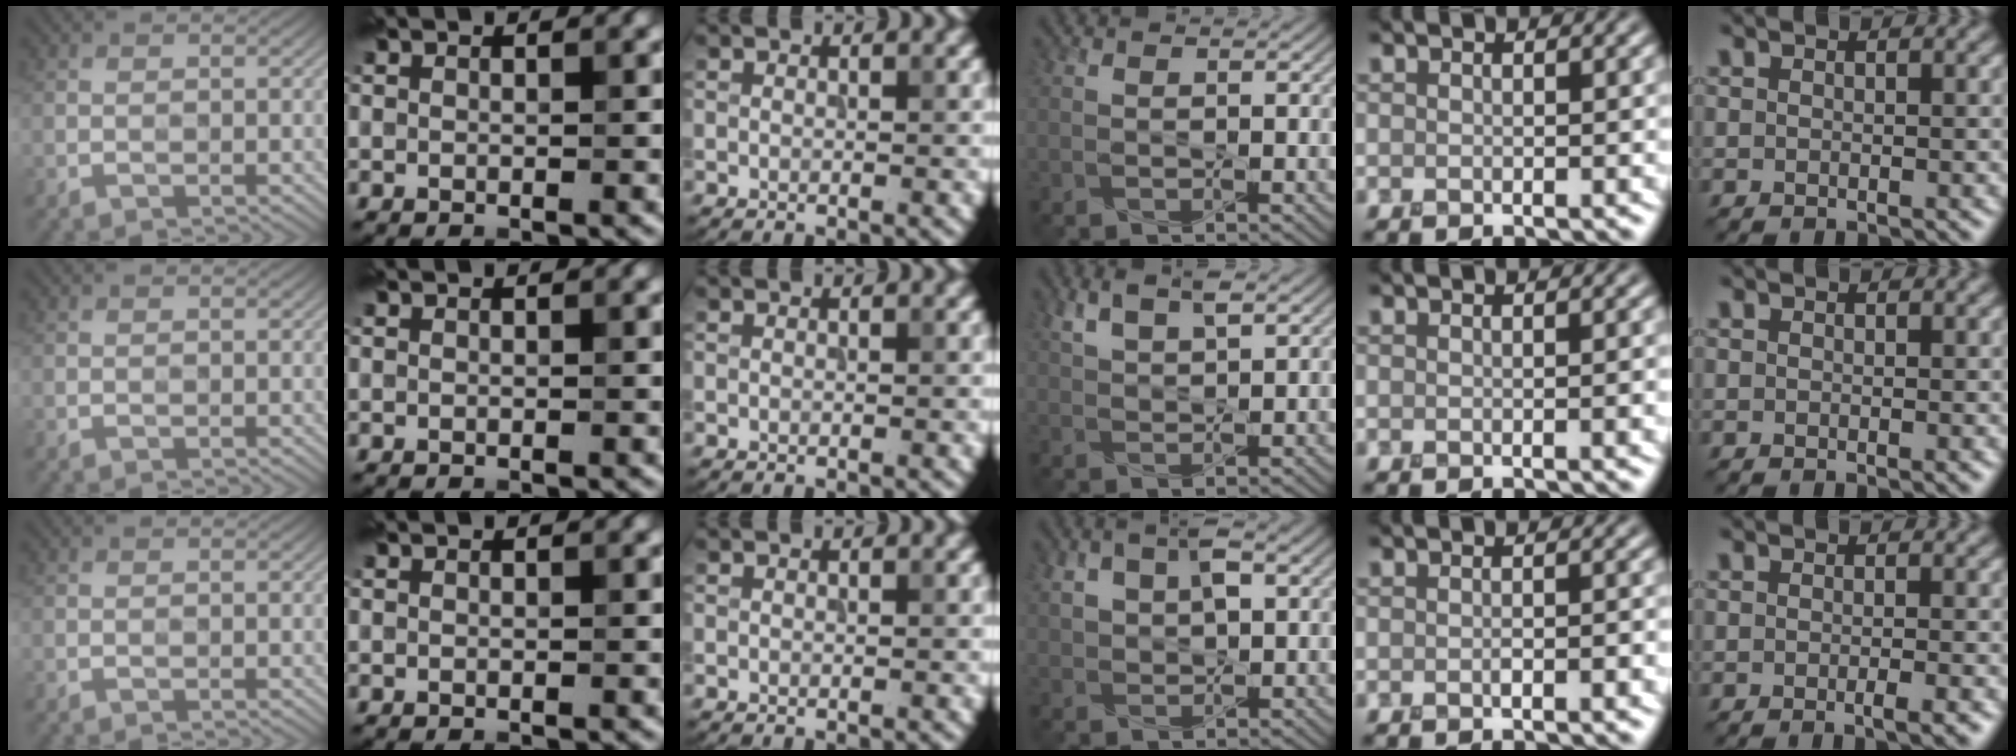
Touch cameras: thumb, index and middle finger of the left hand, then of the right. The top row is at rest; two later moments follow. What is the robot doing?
{"motion": "squeeze", "object": "air blower"}